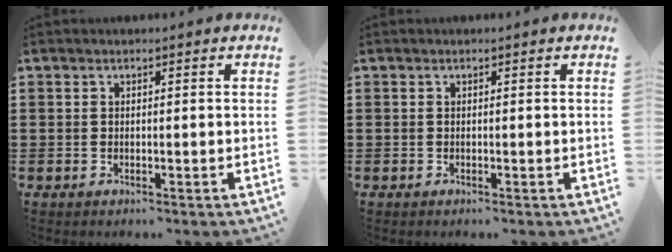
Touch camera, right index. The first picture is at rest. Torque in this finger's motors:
{"motor_torque": [1.06, 0.15, 0.03, 0.01]}